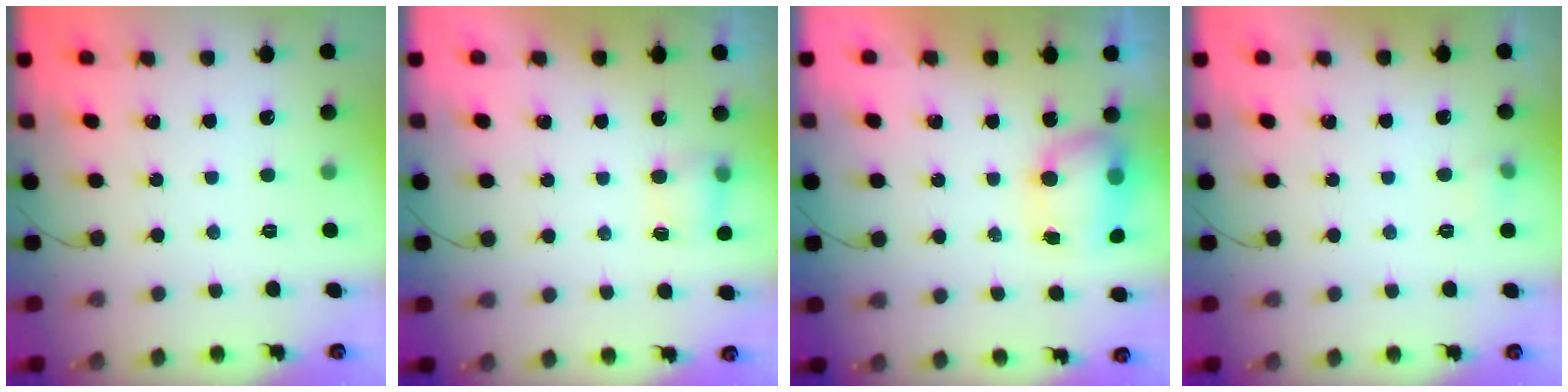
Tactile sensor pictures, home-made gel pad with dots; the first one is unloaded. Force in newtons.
{"total": 4.4, "press": 4.3, "slide": 1.1}
{"total": 7.7, "press": 7.5, "slide": 1.7}
{"total": 4.2, "press": 4.1, "slide": 1.0}